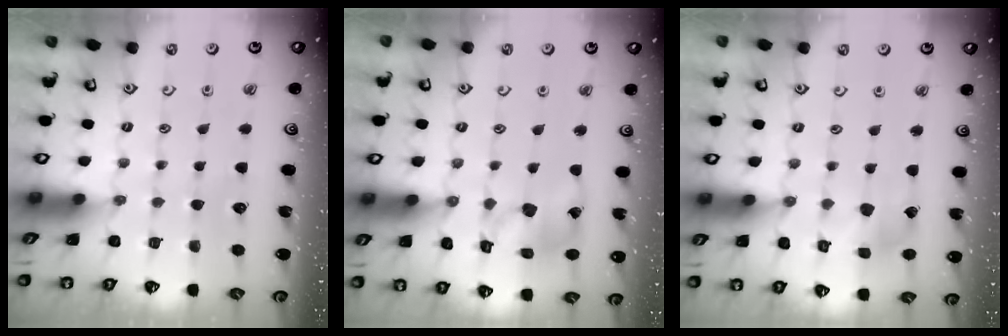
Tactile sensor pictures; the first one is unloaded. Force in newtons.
{"total": 11.1, "press": 11.0, "slide": 1.3}
{"total": 4.9, "press": 4.9, "slide": 0.7}